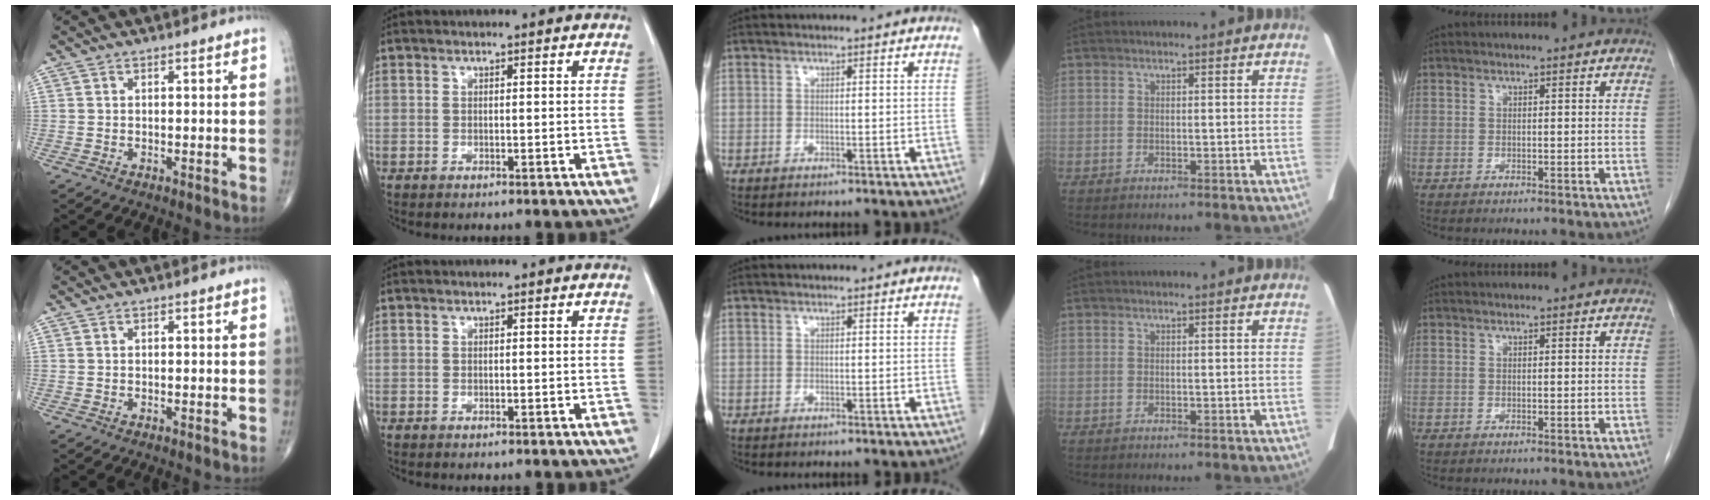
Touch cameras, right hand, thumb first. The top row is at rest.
{}